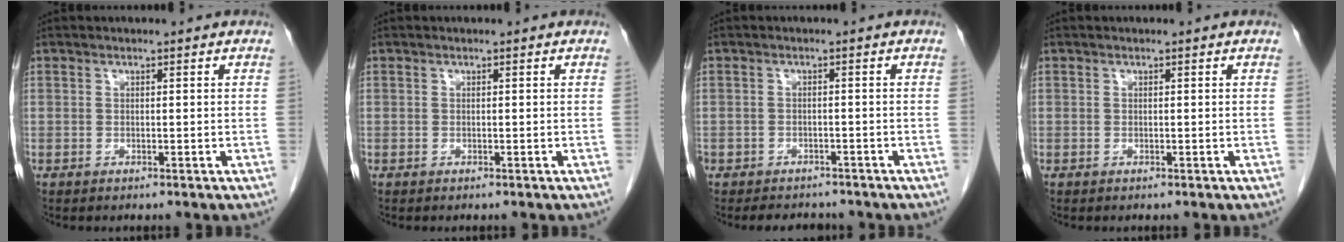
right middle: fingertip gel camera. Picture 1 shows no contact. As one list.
[{"total": 0.0}, {"total": 5.3, "force": [-4.6, 2.3, 1.3], "torque": [-0.018, 0.002, -0.059]}, {"total": 0.0}]